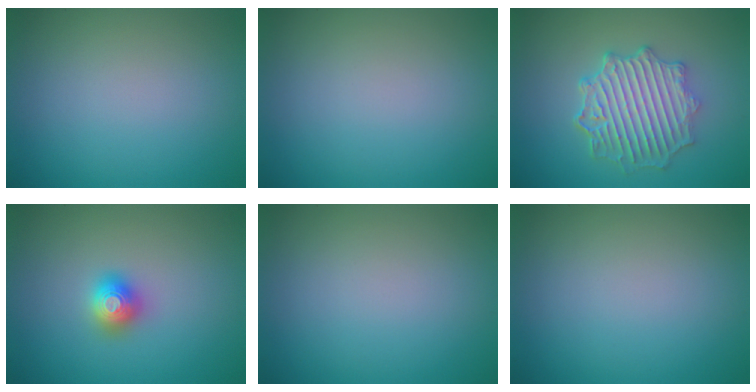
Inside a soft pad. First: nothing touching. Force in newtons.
{"total": 0.0}
{"total": 5.7, "press": 5.0, "slide": 2.8}
{"total": 2.0, "press": 2.0, "slide": 0.1}
{"total": 0.0}
{"total": 0.0}